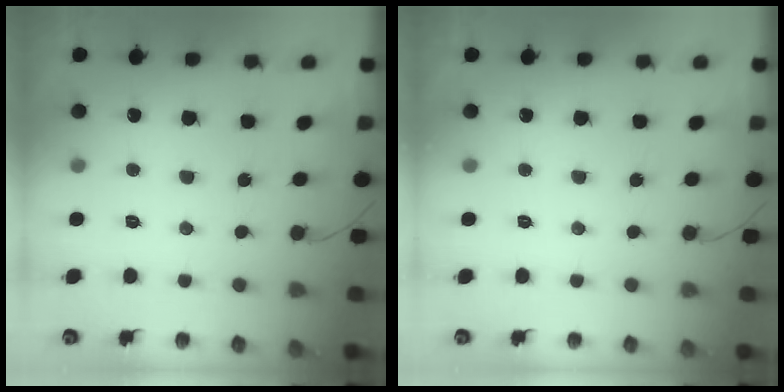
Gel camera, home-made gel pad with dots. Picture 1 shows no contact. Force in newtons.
{"total": 0.0}